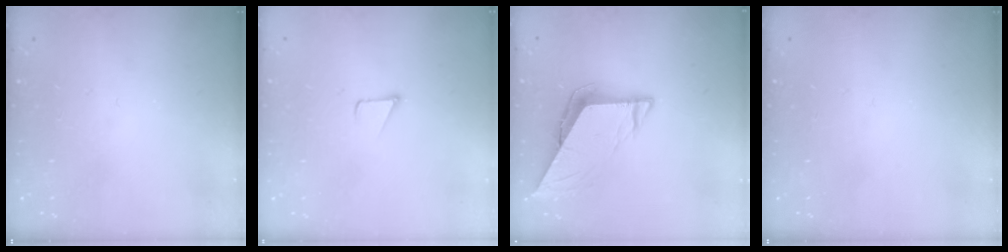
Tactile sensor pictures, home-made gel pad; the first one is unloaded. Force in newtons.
{"total": 1.2, "press": 1.2, "slide": 0.1}
{"total": 7.4, "press": 7.4, "slide": 0.6}
{"total": 0.0}